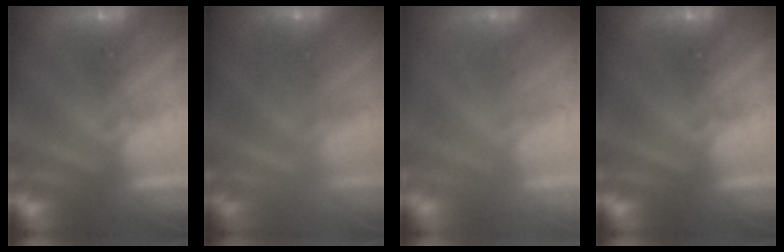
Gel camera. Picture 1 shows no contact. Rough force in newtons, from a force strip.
{"total": 2.0}
{"total": 2.1}
{"total": 0.0}